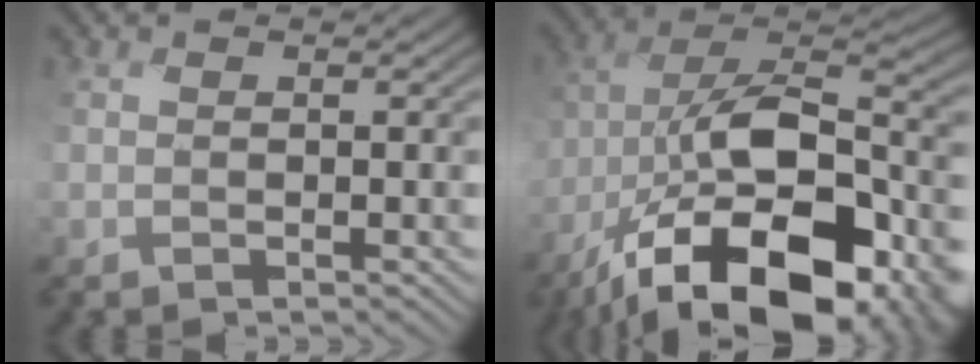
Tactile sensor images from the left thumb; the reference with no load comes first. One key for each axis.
{"total": 21.0, "fx": -10.8, "fy": 10.3, "fz": 14.8, "tx": -0.269, "ty": -0.033, "tz": -0.172}